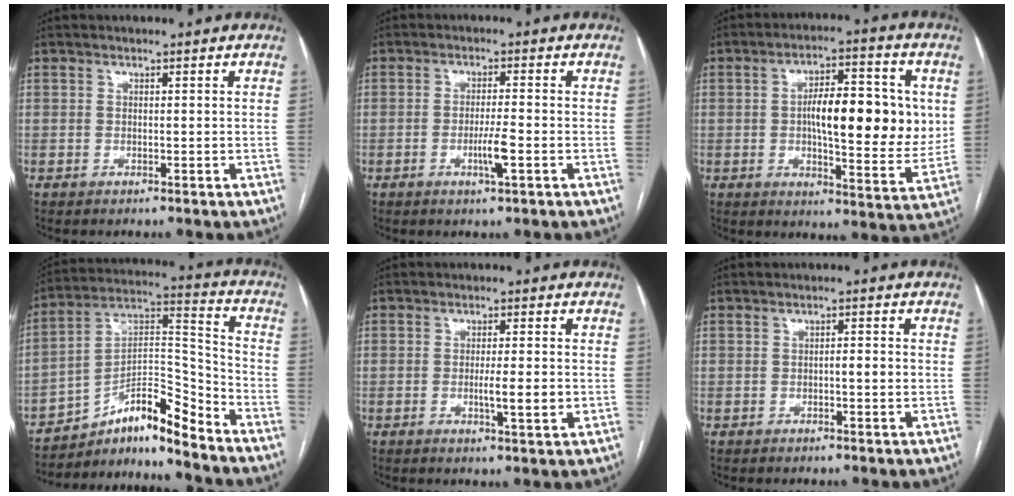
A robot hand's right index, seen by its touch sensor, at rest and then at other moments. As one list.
[{"total": 4.0, "force": [-1.4, 0.1, 3.7], "torque": [-0.069, -0.006, -0.025]}, {"total": 15.5, "force": [1.5, 4.8, 14.7], "torque": [-0.215, 0.014, 0.024]}, {"total": 13.2, "force": [-10.9, 1.7, 7.2], "torque": [-0.124, 0.039, -0.184]}, {"total": 4.6, "force": [-0.8, 0.3, 4.5], "torque": [-0.075, -0.006, -0.011]}, {"total": 1.9, "force": [-0.3, 0.3, 1.8], "torque": [-0.028, 0.003, -0.007]}]